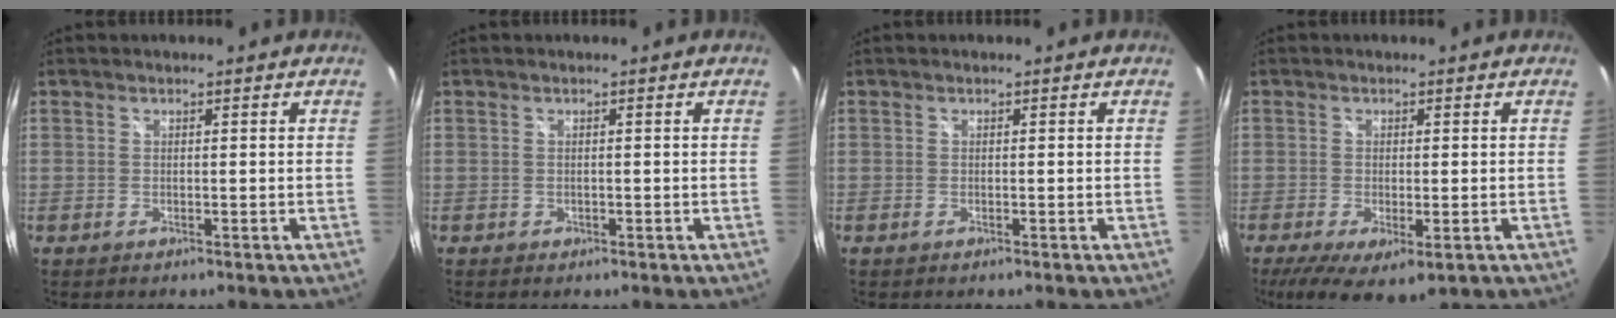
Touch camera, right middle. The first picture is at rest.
{"total": 0.5, "force": [-0.3, 0.5, 0.1], "torque": [0.000, -0.002, -0.003]}
{"total": 0.0}
{"total": 9.0, "force": [-4.4, 3.5, 7.0], "torque": [-0.136, -0.041, -0.064]}